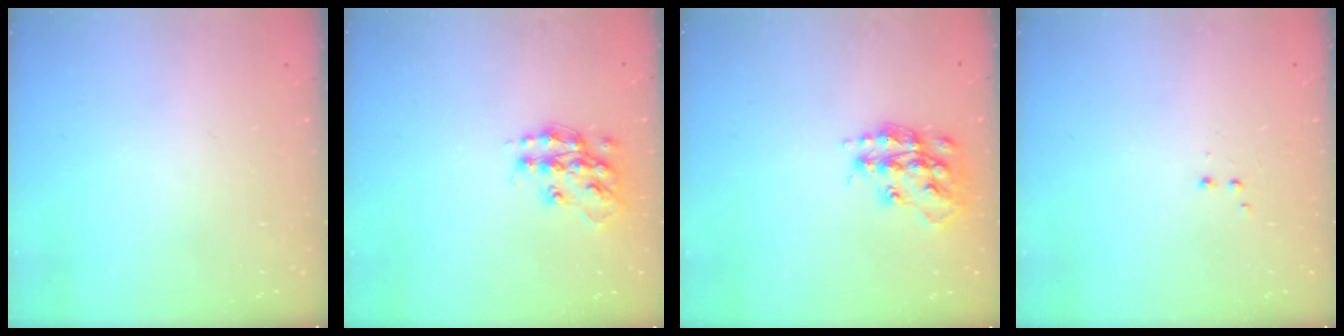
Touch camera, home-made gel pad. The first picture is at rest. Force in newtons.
{"total": 13.4, "press": 13.4, "slide": 0.9}
{"total": 14.7, "press": 14.7, "slide": 0.9}
{"total": 1.9, "press": 1.8, "slide": 0.5}